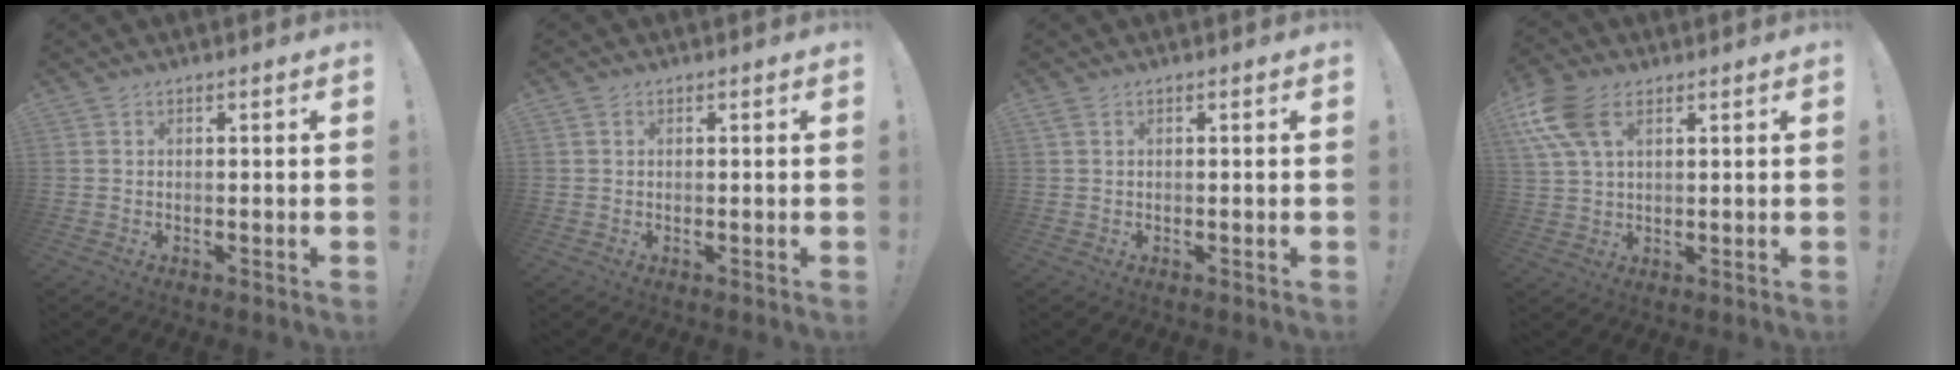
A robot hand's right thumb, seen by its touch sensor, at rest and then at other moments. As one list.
[{"total": 0.5, "force": [0.3, 0.5, 0.0], "torque": [0.003, -0.001, 0.005]}, {"total": 0.8, "force": [0.4, 0.2, 0.7], "torque": [-0.015, 0.001, 0.007]}, {"total": 11.7, "force": [5.1, 6.6, 8.2], "torque": [-0.180, -0.009, 0.098]}]